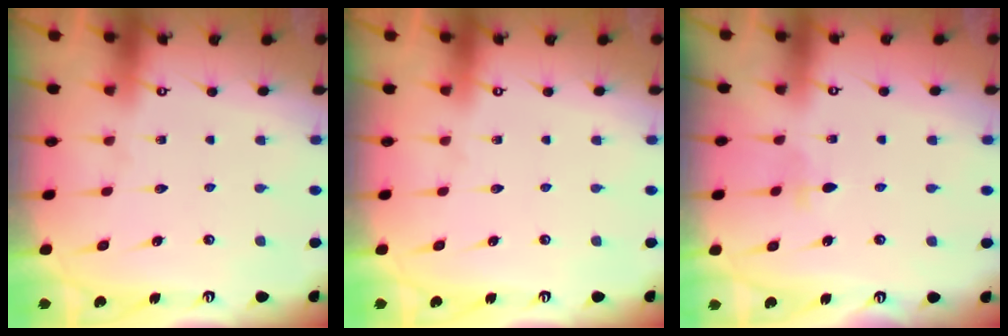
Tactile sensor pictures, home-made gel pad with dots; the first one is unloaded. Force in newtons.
{"total": 0.0}
{"total": 2.7, "press": 2.6, "slide": 0.6}